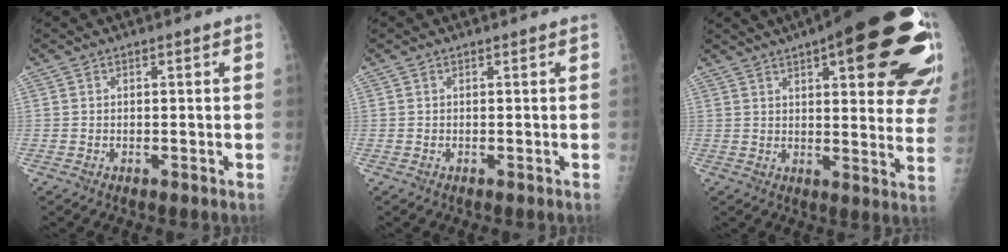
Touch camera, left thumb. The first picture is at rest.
{"total": 0.0}
{"total": 29.8, "force": [14.5, 9.0, 24.5], "torque": [-0.213, -0.011, 0.188]}